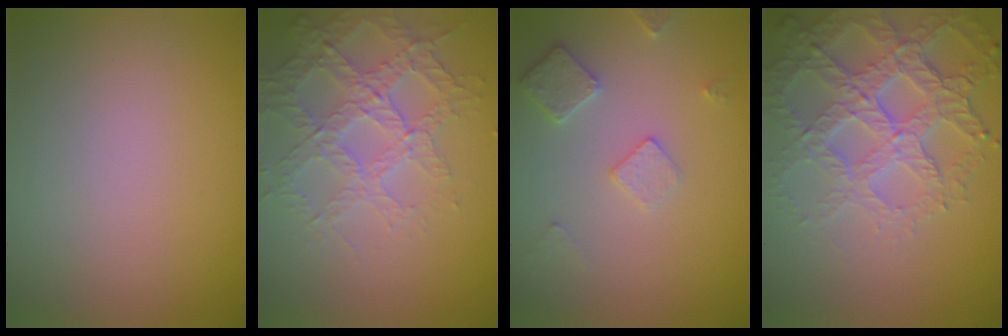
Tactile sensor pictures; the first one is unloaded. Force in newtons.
{"total": 3.4, "press": 3.2, "slide": 1.2}
{"total": 2.5, "press": 2.4, "slide": 0.4}
{"total": 6.5, "press": 4.9, "slide": 4.3}